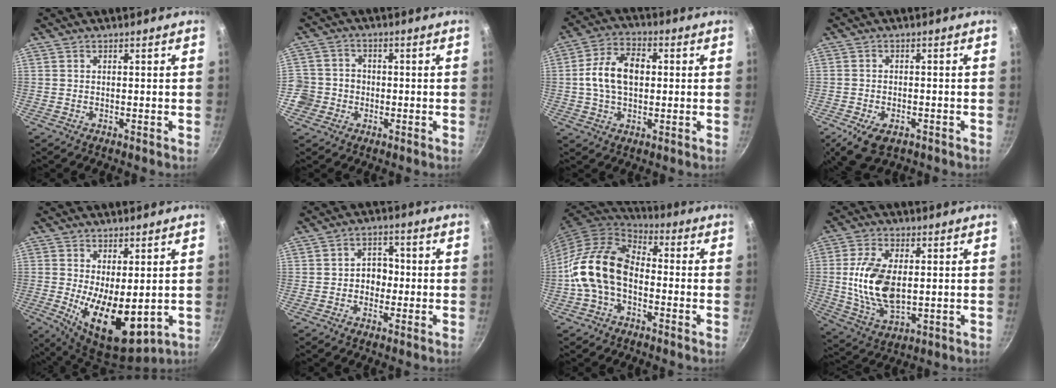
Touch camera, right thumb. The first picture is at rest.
{"total": 6.8, "force": [-2.0, 6.2, 1.8], "torque": [-0.005, 0.023, -0.044]}
{"total": 11.2, "force": [0.8, 7.3, 8.5], "torque": [-0.133, 0.024, 0.004]}
{"total": 6.8, "force": [-3.2, 3.8, 4.5], "torque": [-0.078, 0.004, -0.049]}
{"total": 12.7, "force": [-0.7, 6.0, 11.1], "torque": [-0.162, -0.028, 0.003]}
{"total": 5.0, "force": [-0.7, 4.2, 2.7], "torque": [-0.001, 0.015, -0.014]}
{"total": 14.5, "force": [-2.4, 9.7, 10.5], "torque": [-0.172, 0.040, -0.062]}
{"total": 13.6, "force": [0.9, 7.6, 11.3], "torque": [-0.211, -0.006, 0.023]}